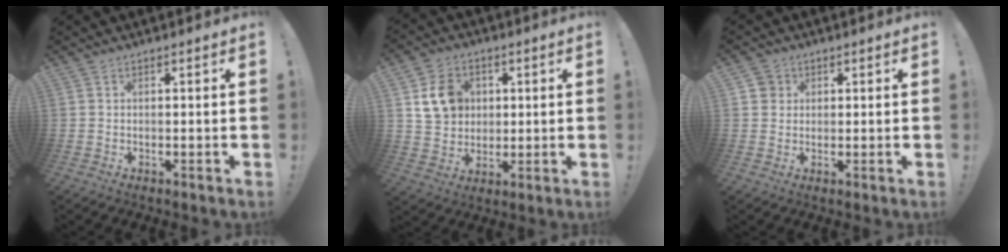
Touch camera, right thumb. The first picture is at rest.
{"total": 11.4, "force": [3.5, 9.8, 4.7], "torque": [-0.061, -0.005, 0.076]}
{"total": 3.4, "force": [1.2, 3.1, 0.7], "torque": [-0.010, 0.000, 0.022]}